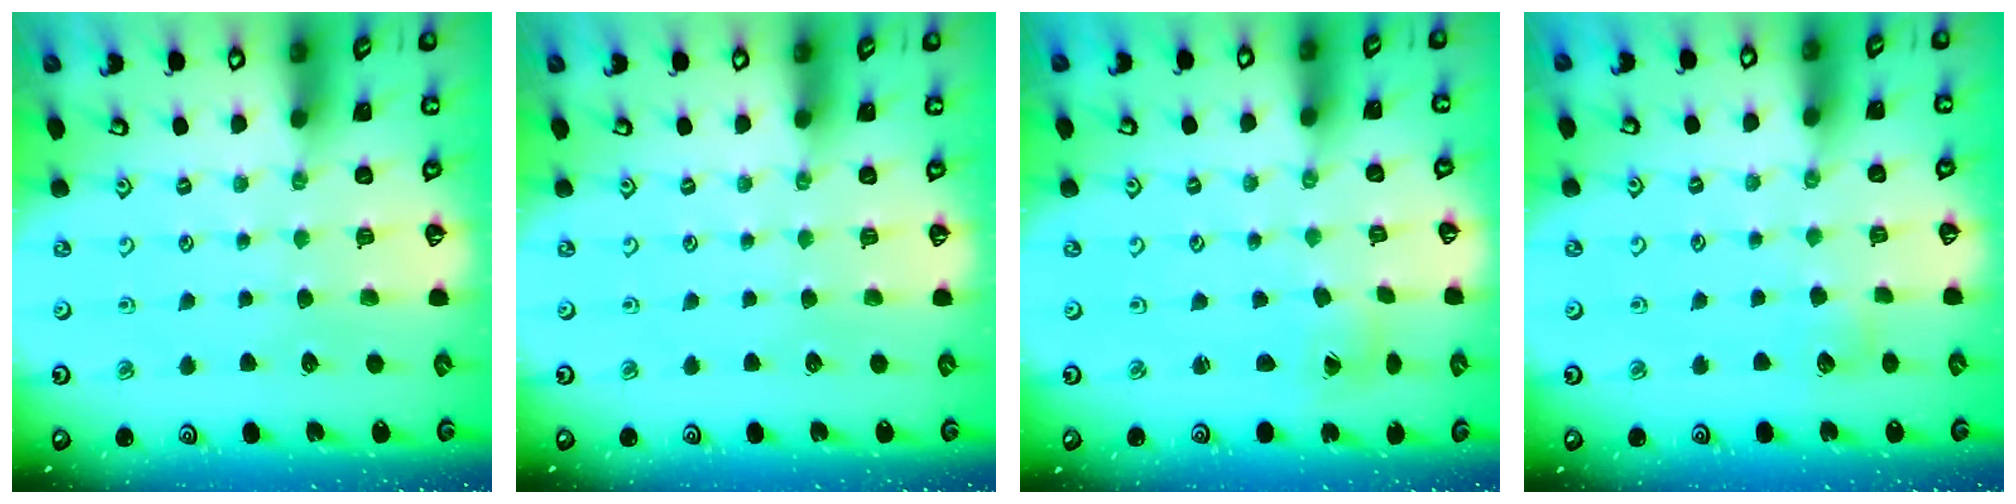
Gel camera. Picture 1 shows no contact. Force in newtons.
{"total": 0.0}
{"total": 2.1, "press": 2.1, "slide": 0.2}
{"total": 3.1, "press": 3.0, "slide": 0.3}